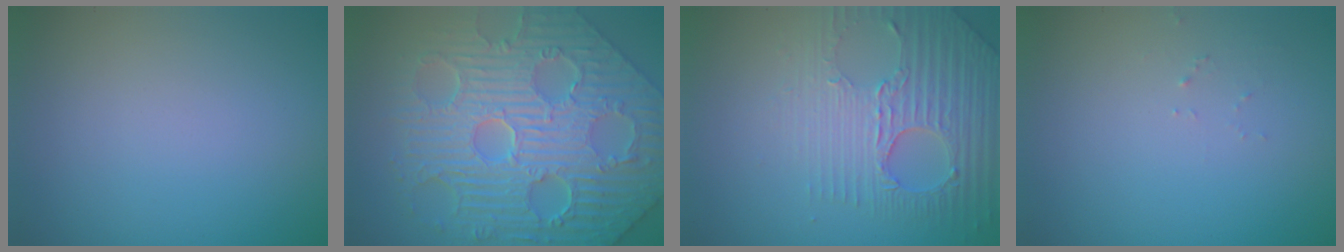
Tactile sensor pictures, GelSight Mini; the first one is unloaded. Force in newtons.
{"total": 11.5, "press": 8.1, "slide": 8.1}
{"total": 4.1, "press": 3.9, "slide": 1.1}
{"total": 0.7, "press": 0.7, "slide": 0.1}